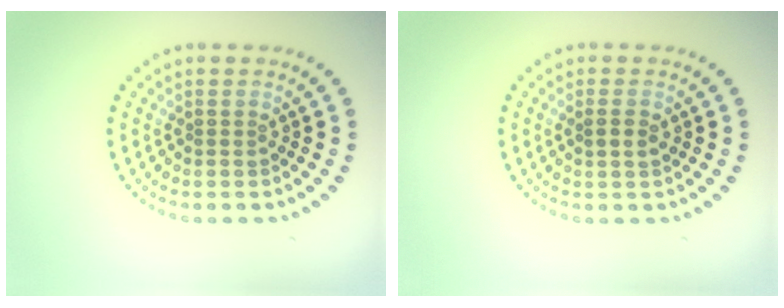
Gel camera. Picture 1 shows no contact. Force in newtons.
{"total": 1.3, "press": 1.2, "slide": 0.5}